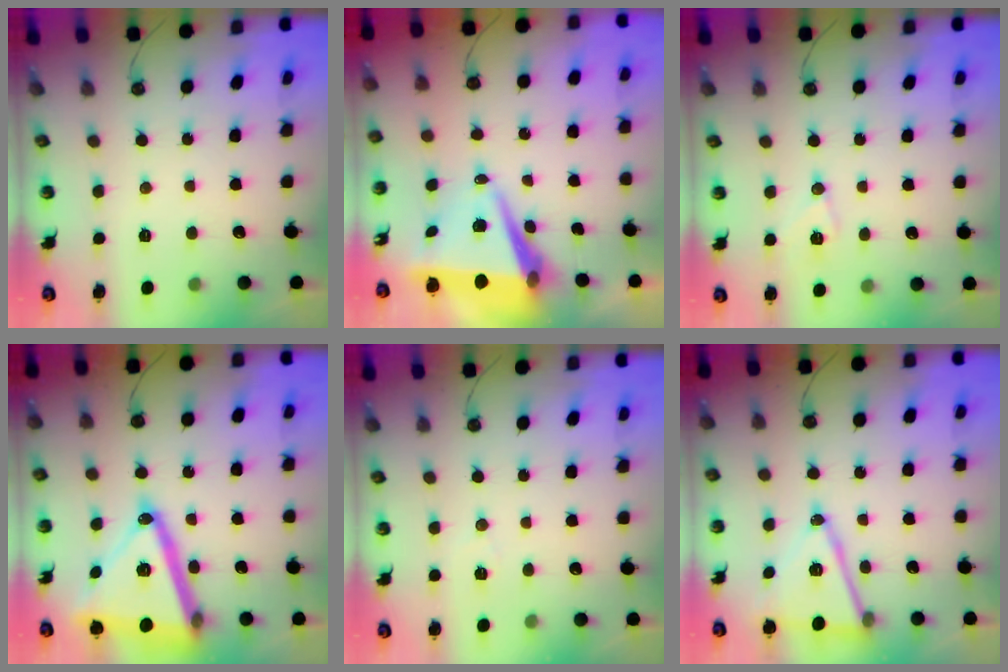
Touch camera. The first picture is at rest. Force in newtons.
{"total": 9.5, "press": 8.6, "slide": 4.0}
{"total": 7.7, "press": 7.7, "slide": 1.1}
{"total": 26.8, "press": 26.5, "slide": 3.9}
{"total": 5.8, "press": 3.8, "slide": 4.4}
{"total": 13.4, "press": 13.0, "slide": 3.5}